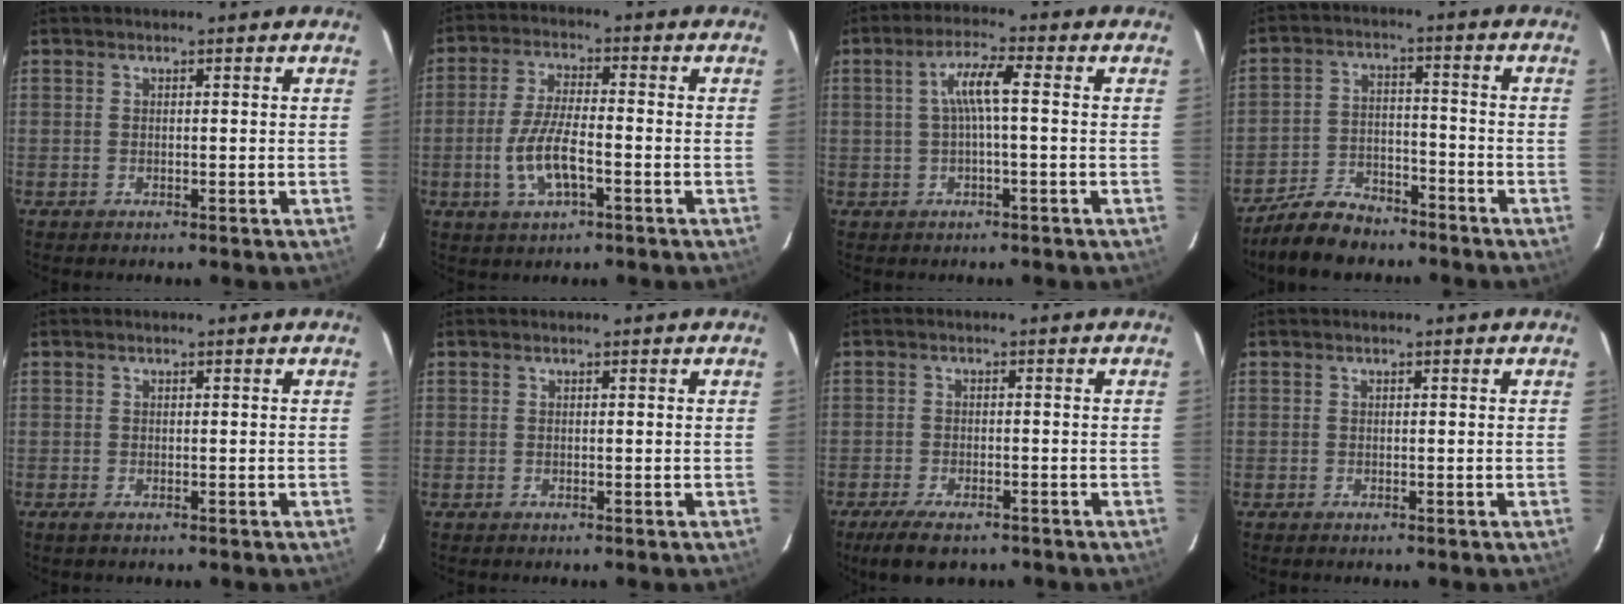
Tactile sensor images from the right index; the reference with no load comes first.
{"total": 8.7, "force": [-2.9, 2.7, 7.7], "torque": [-0.159, -0.003, -0.055]}
{"total": 5.1, "force": [0.1, 0.3, 5.1], "torque": [-0.099, 0.007, 0.004]}
{"total": 9.8, "force": [-8.1, 4.3, 3.5], "torque": [-0.095, 0.011, -0.134]}
{"total": 1.1, "force": [-0.7, 0.4, 0.7], "torque": [-0.014, -0.005, -0.013]}
{"total": 0.0}
{"total": 7.1, "force": [-5.2, 2.5, 4.0], "torque": [-0.099, -0.019, -0.089]}
{"total": 0.0}